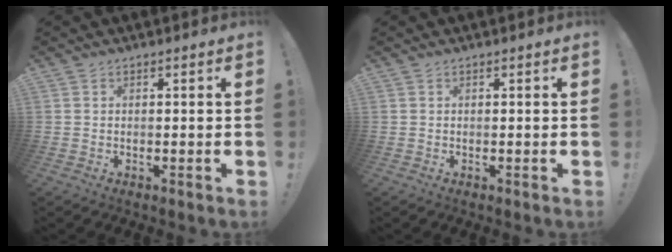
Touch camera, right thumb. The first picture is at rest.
{"total": 0.0}